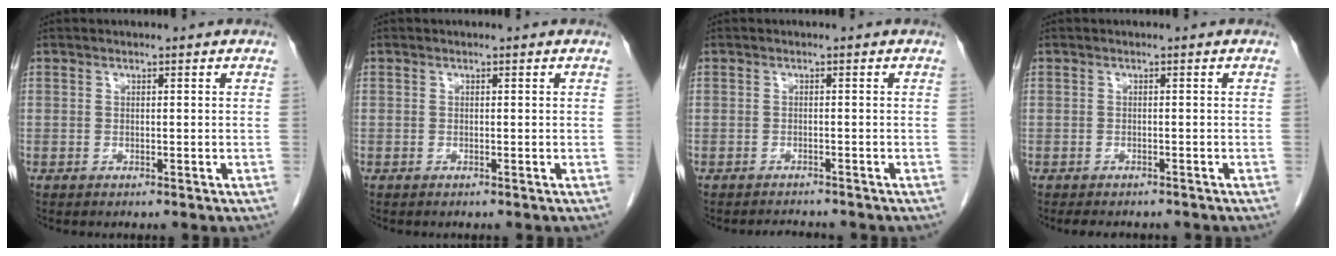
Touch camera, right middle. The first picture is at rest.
{"total": 0.0}
{"total": 2.3, "force": [-2.3, 0.4, 0.3], "torque": [-0.005, -0.007, -0.032]}
{"total": 5.0, "force": [-4.3, 1.9, 1.8], "torque": [-0.021, -0.003, -0.052]}